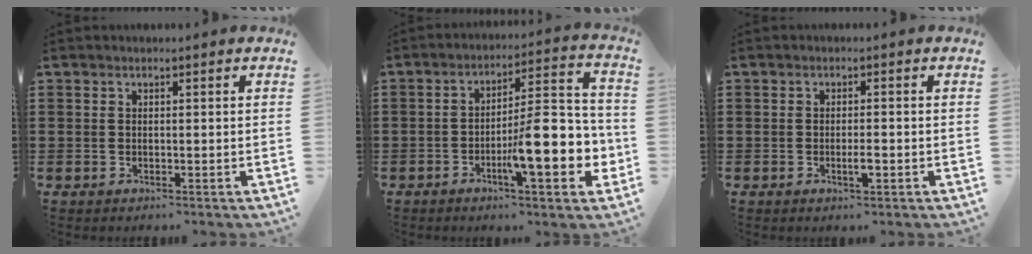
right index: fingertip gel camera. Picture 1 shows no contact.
{"total": 12.6, "force": [-3.9, 3.5, 11.4], "torque": [-0.166, -0.011, -0.071]}
{"total": 2.1, "force": [-0.7, 0.5, 1.9], "torque": [-0.033, 0.001, -0.013]}